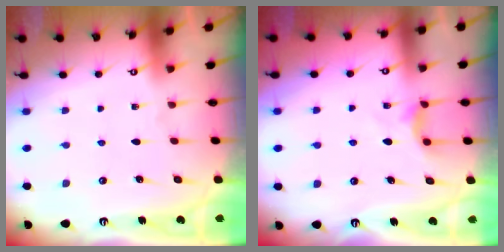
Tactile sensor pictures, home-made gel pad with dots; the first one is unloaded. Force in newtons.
{"total": 5.2, "press": 5.1, "slide": 0.6}